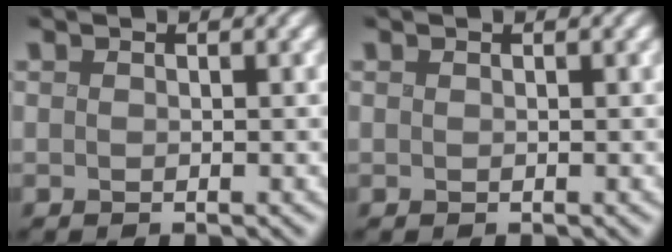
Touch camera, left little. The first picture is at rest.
{"total": 0.0}